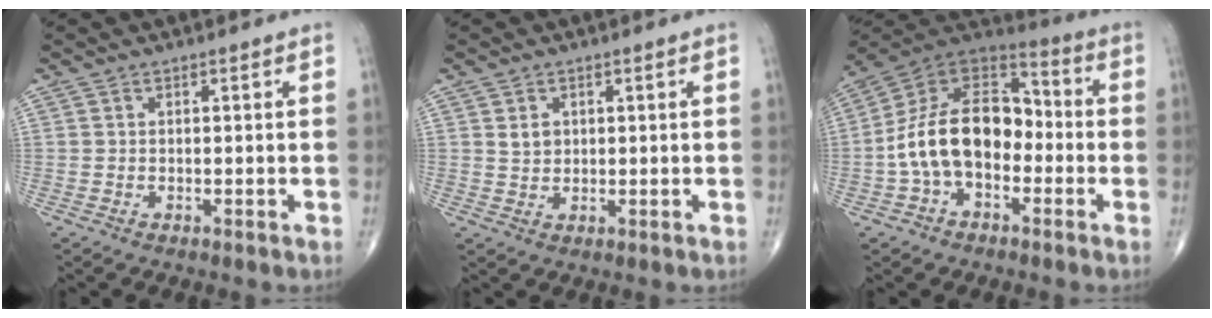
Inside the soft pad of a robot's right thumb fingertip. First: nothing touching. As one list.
[{"total": 2.4, "force": [0.8, 1.9, 1.3], "torque": [-0.014, -0.006, 0.018]}, {"total": 17.4, "force": [-3.0, 11.1, 13.1], "torque": [-0.213, 0.054, -0.062]}]